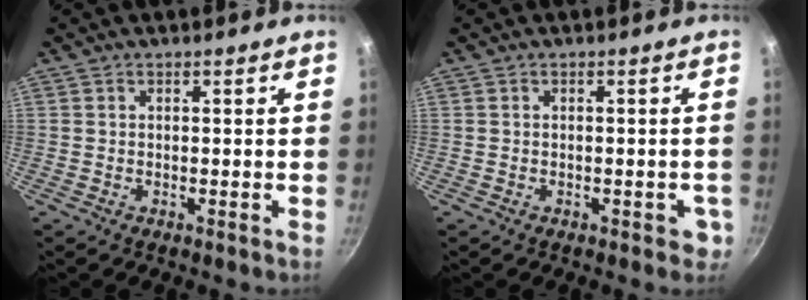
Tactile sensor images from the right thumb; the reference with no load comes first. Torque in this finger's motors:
{"motor_torque": [-0.21, 0.07, -0.24, 0.08, -0.02]}